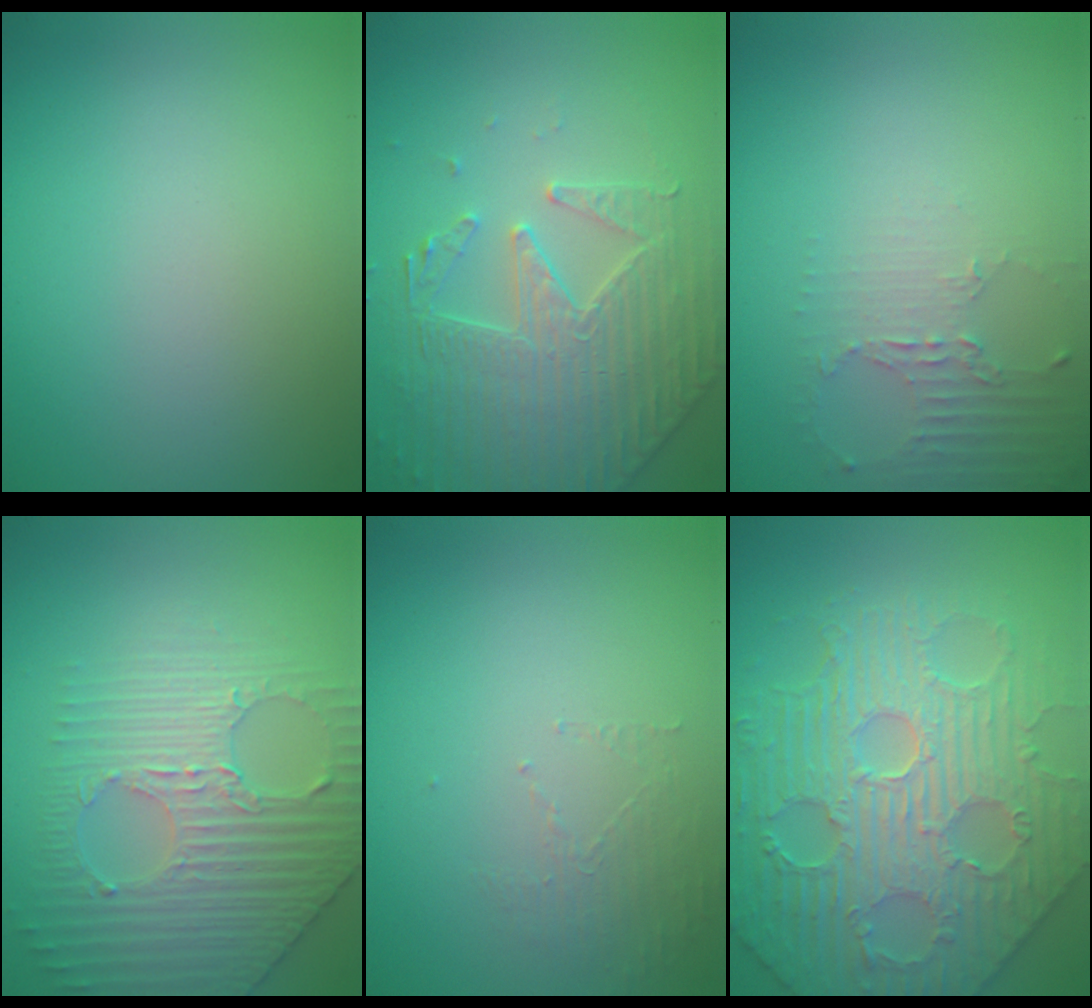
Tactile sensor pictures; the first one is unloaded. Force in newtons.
{"total": 4.3, "press": 4.2, "slide": 1.1}
{"total": 2.2, "press": 1.6, "slide": 1.5}
{"total": 4.2, "press": 4.2, "slide": 0.3}
{"total": 1.4, "press": 0.4, "slide": 1.4}
{"total": 6.9, "press": 5.9, "slide": 3.6}